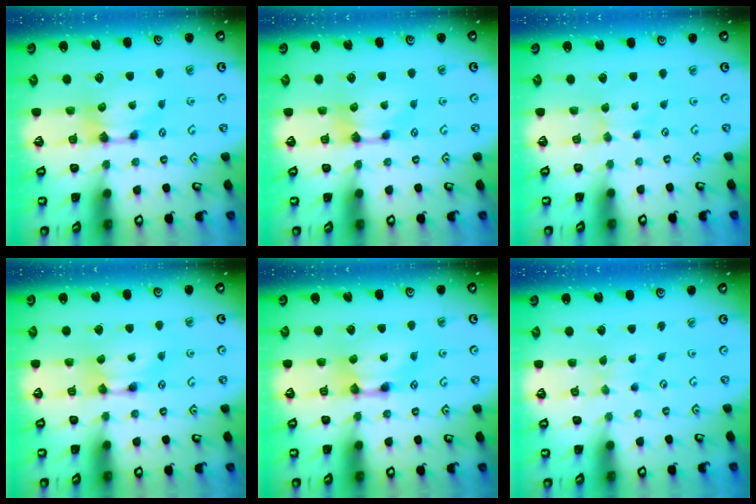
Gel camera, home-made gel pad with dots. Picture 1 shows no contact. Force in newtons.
{"total": 0.0}
{"total": 2.7, "press": 2.6, "slide": 0.4}
{"total": 1.5, "press": 1.5, "slide": 0.2}
{"total": 2.2, "press": 2.2, "slide": 0.1}
{"total": 1.2, "press": 1.2, "slide": 0.1}